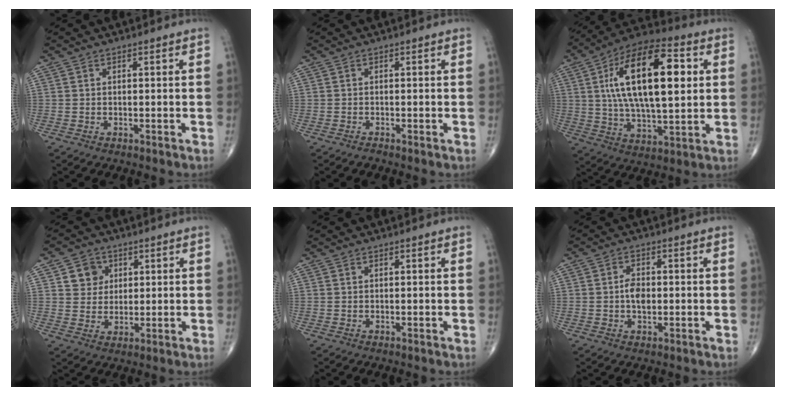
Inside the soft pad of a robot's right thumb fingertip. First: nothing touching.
{"total": 0.6, "force": [-0.4, 0.1, 0.4], "torque": [-0.009, -0.002, -0.011]}
{"total": 23.7, "force": [4.9, 10.3, 20.8], "torque": [-0.344, 0.004, 0.075]}
{"total": 5.6, "force": [2.0, 5.0, 1.7], "torque": [-0.003, -0.005, 0.034]}
{"total": 0.0}
{"total": 3.8, "force": [-0.2, 2.3, 3.0], "torque": [-0.047, 0.005, -0.007]}